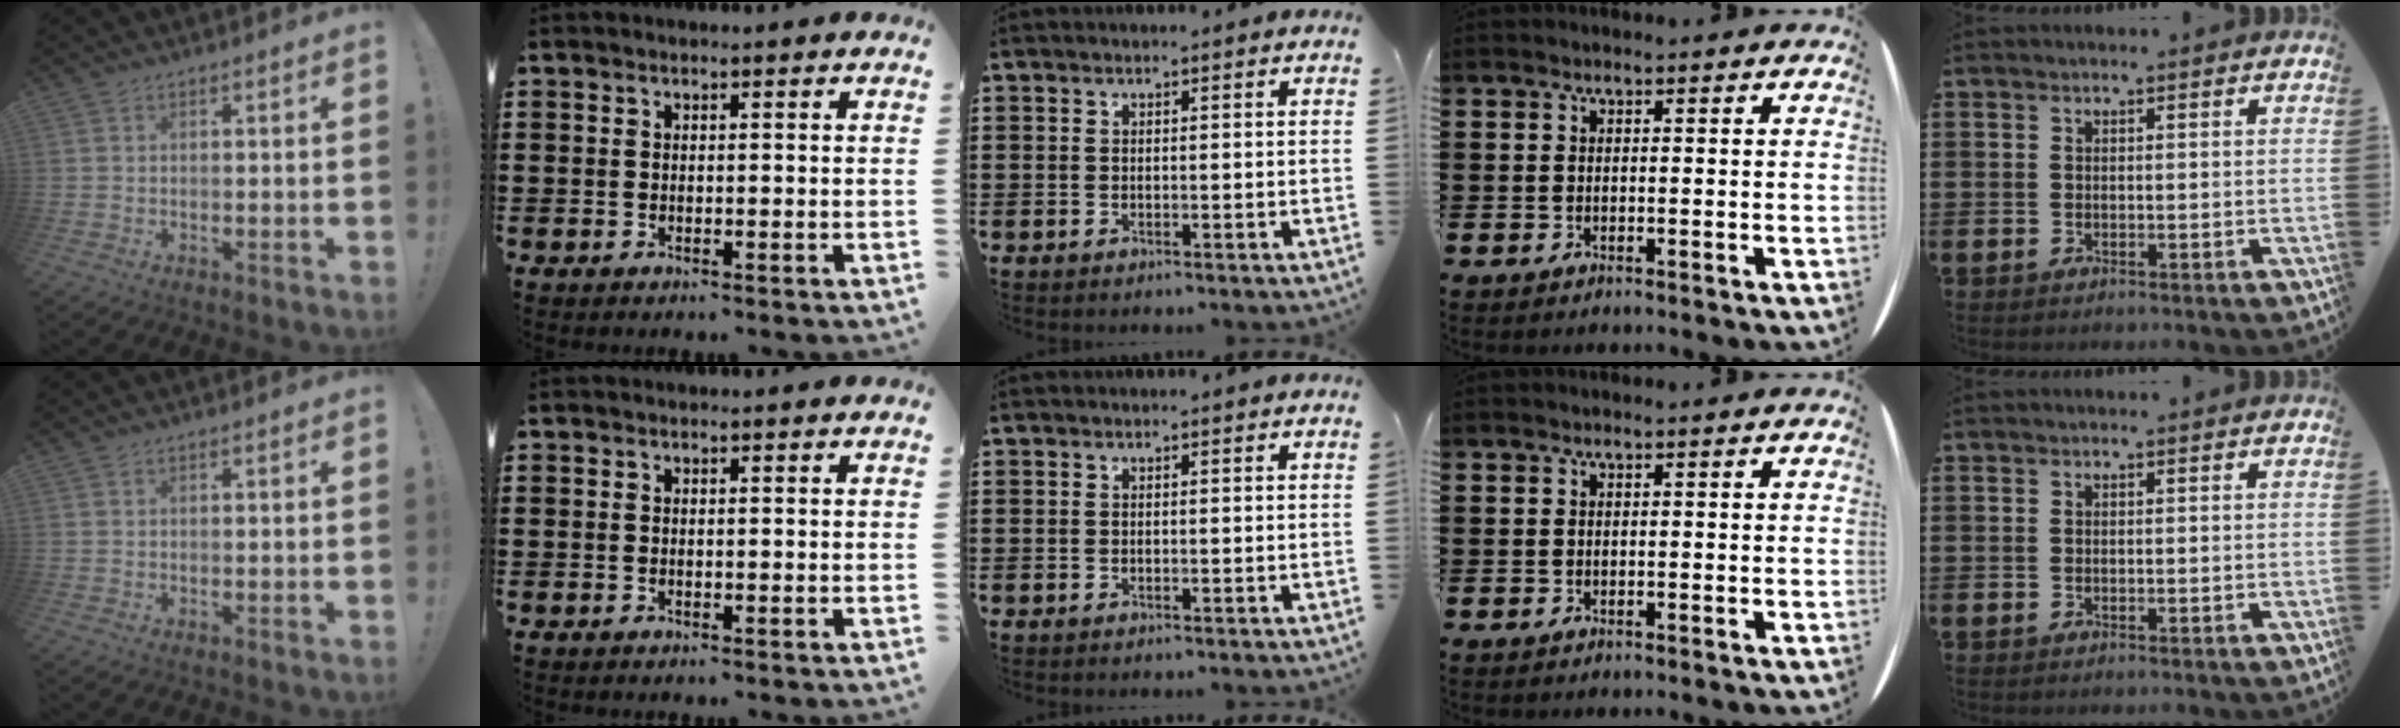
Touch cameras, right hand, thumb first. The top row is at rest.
{}